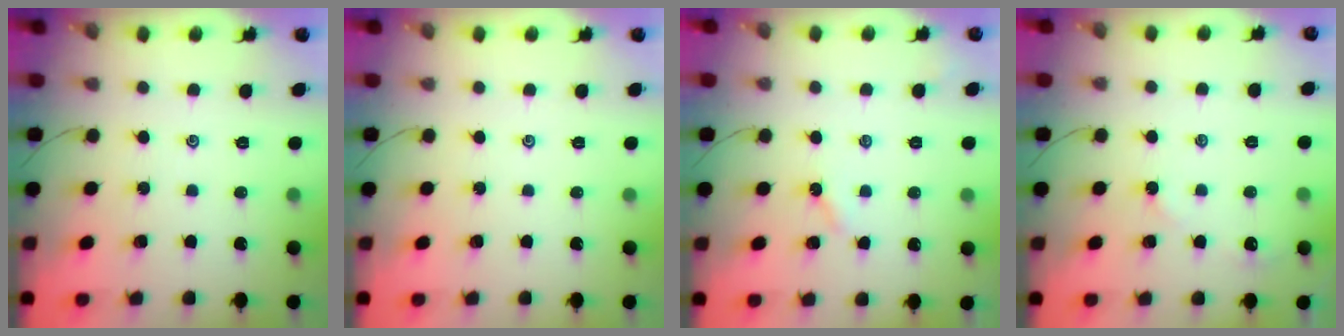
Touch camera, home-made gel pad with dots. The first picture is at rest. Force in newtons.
{"total": 0.0}
{"total": 2.8, "press": 2.8, "slide": 0.5}
{"total": 2.9, "press": 2.8, "slide": 0.3}